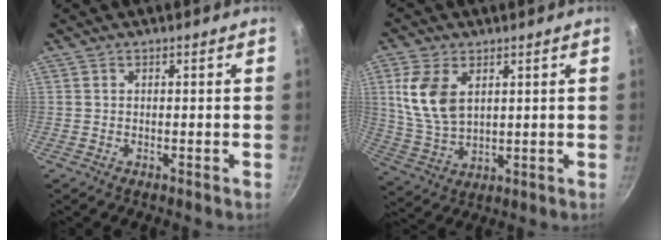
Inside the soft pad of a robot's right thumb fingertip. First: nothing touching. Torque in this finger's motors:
{"motor_torque": [-0.82, 1.10, 0.92, -0.21, 0.12]}